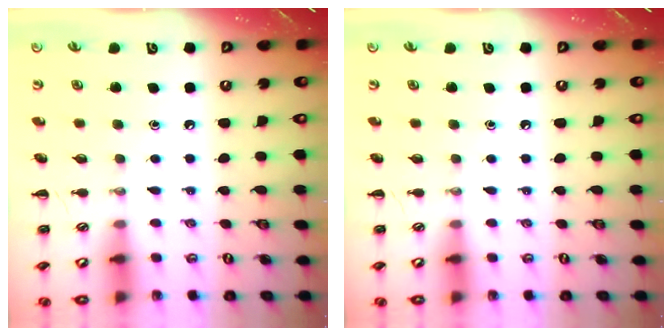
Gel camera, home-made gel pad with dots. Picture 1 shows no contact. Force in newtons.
{"total": 0.0}